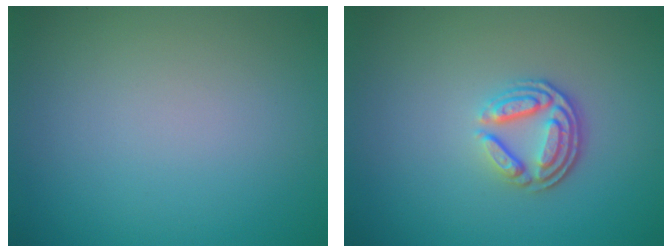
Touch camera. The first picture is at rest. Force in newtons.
{"total": 3.7, "press": 2.7, "slide": 2.4}